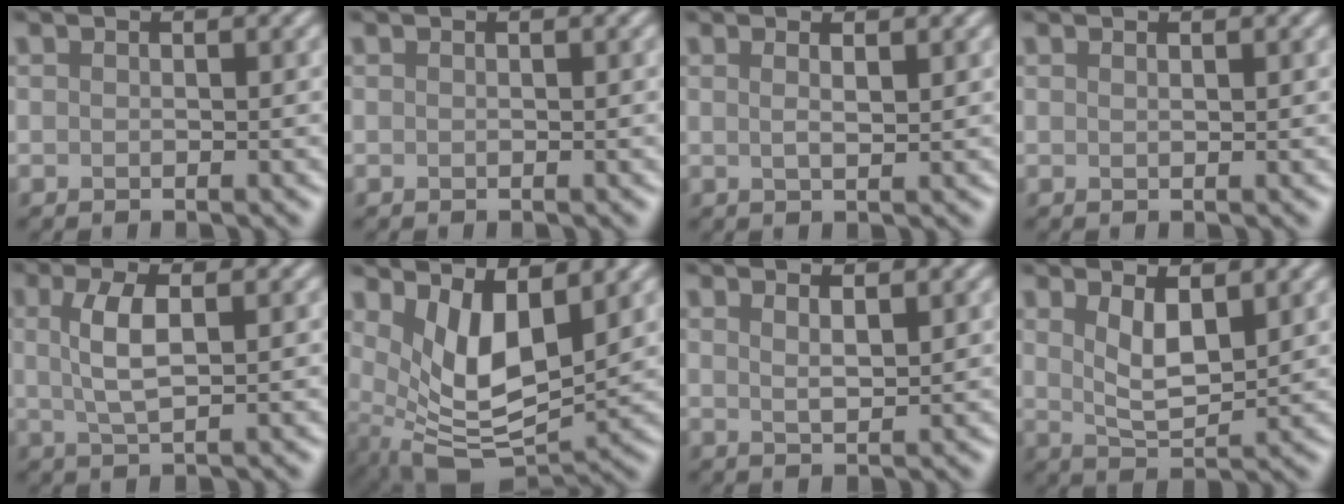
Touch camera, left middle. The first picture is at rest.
{"total": 0.0}
{"total": 1.8, "force": [1.0, 0.5, 1.4], "torque": [-0.017, 0.000, 0.007]}
{"total": 0.6, "force": [0.5, 0.1, 0.2], "torque": [0.000, 0.001, 0.009]}
{"total": 3.6, "force": [0.9, 1.2, 3.3], "torque": [-0.072, 0.002, 0.018]}
{"total": 7.7, "force": [2.1, 3.6, 6.4], "torque": [-0.128, -0.017, 0.041]}
{"total": 2.1, "force": [1.4, 0.6, 1.5], "torque": [-0.017, 0.004, 0.018]}
{"total": 3.9, "force": [1.8, 1.3, 3.2], "torque": [-0.069, -0.010, 0.037]}